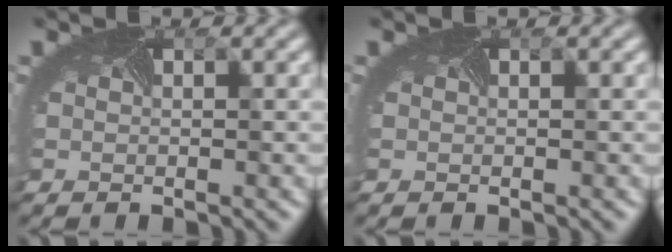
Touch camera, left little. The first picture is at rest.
{"total": 0.0}